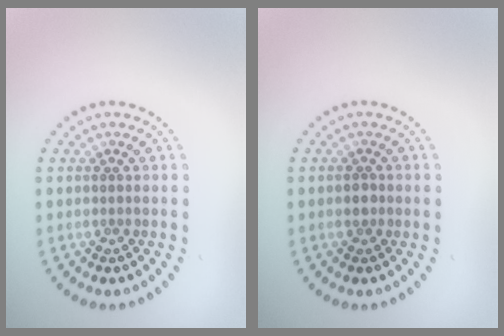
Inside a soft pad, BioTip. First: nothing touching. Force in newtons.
{"total": 1.0, "press": 1.0, "slide": 0.4}